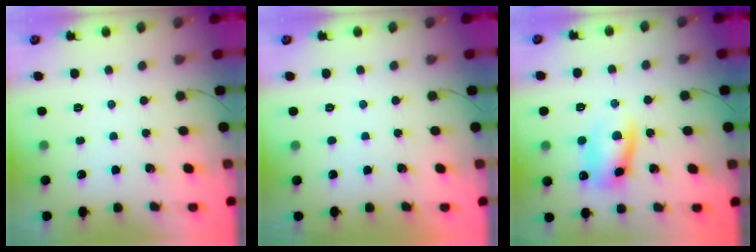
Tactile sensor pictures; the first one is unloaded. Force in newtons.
{"total": 1.0, "press": 0.9, "slide": 0.2}
{"total": 11.3, "press": 11.1, "slide": 2.1}